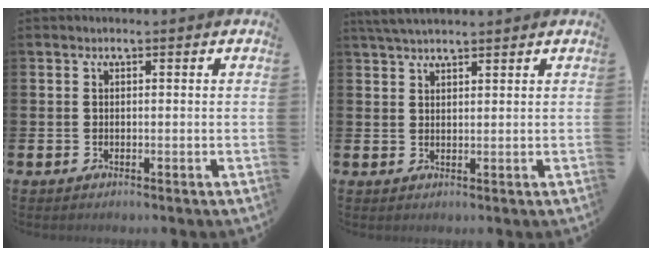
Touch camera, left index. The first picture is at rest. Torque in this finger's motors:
{"motor_torque": [-0.11, -0.56, 0.60, 0.16]}